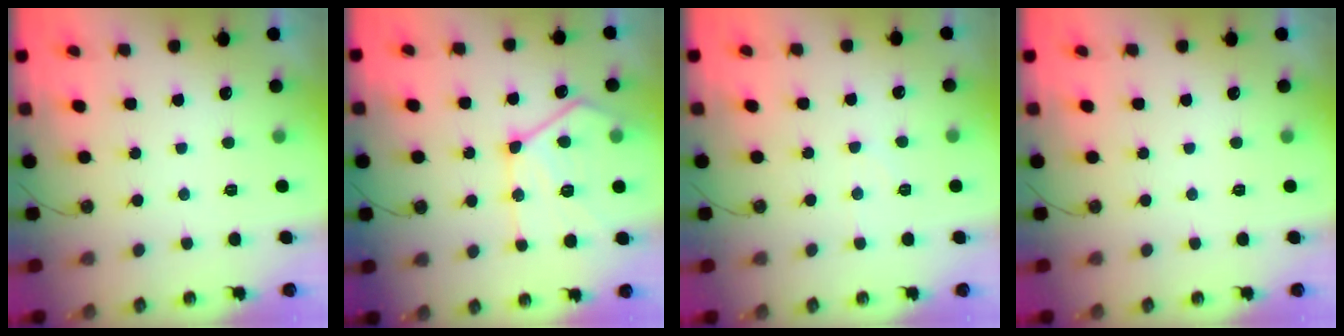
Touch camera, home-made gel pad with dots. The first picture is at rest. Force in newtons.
{"total": 16.9, "press": 16.8, "slide": 1.6}
{"total": 6.2, "press": 6.1, "slide": 1.0}
{"total": 0.0}